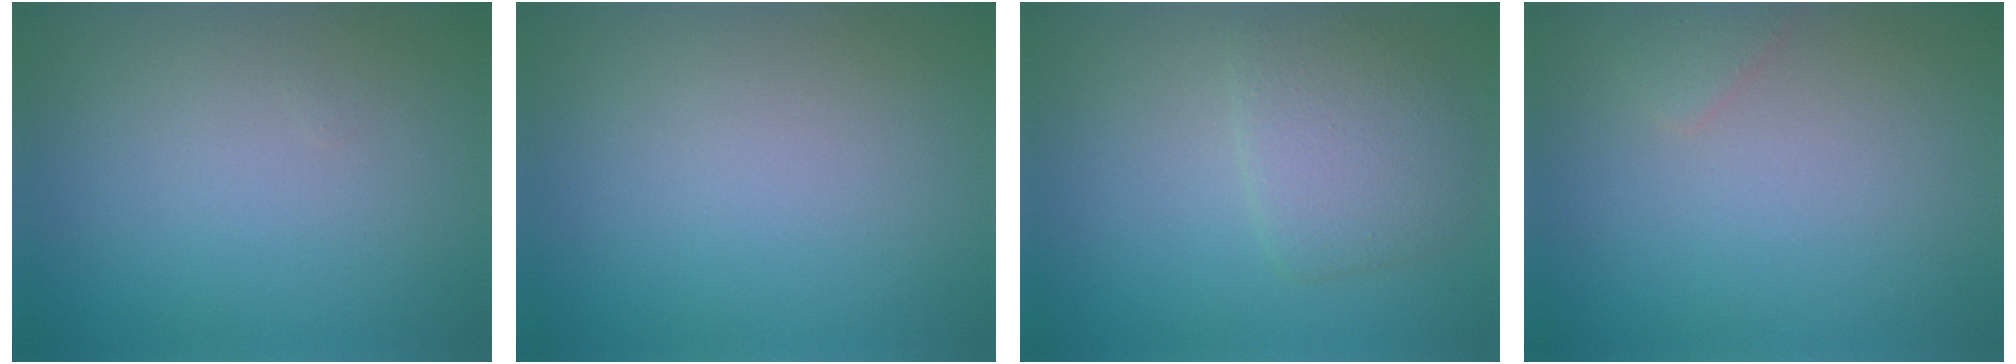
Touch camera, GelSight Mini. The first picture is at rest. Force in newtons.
{"total": 0.0}
{"total": 3.7, "press": 3.6, "slide": 0.1}
{"total": 0.9, "press": 0.9, "slide": 0.1}